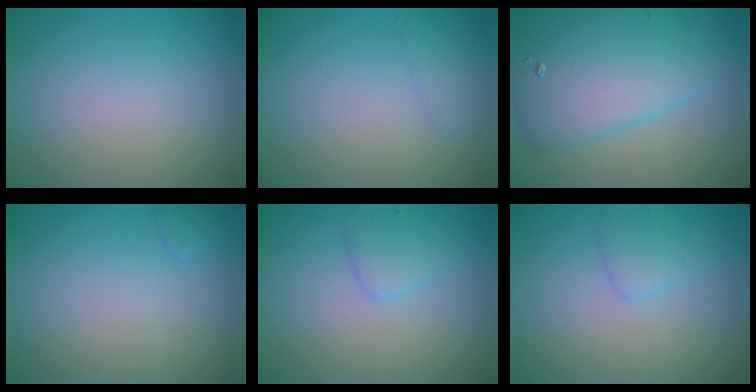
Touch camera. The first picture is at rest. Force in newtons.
{"total": 0.8, "press": 0.8, "slide": 0.0}
{"total": 6.7, "press": 6.7, "slide": 0.1}
{"total": 0.5, "press": 0.5, "slide": 0.0}
{"total": 1.7, "press": 1.7, "slide": 0.0}
{"total": 1.7, "press": 1.7, "slide": 0.0}